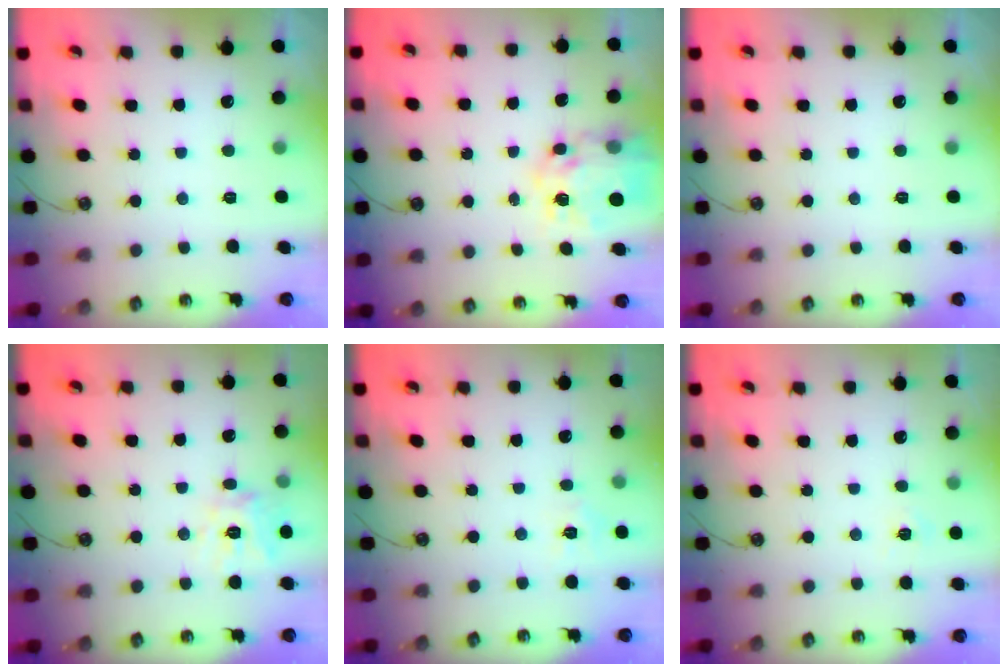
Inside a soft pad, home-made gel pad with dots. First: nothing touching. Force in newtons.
{"total": 12.3, "press": 12.2, "slide": 1.2}
{"total": 0.0}
{"total": 11.8, "press": 11.8, "slide": 0.8}
{"total": 4.3, "press": 4.3, "slide": 0.6}
{"total": 3.8, "press": 3.8, "slide": 0.5}